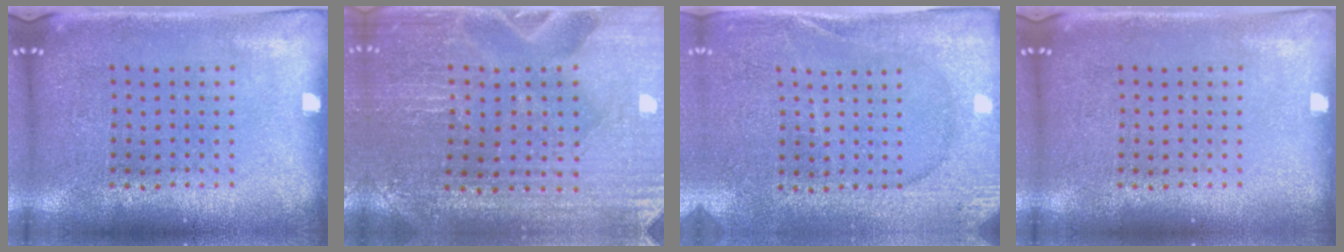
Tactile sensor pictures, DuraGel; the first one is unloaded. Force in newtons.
{"total": 1.5, "press": 1.4, "slide": 0.2}
{"total": 2.7, "press": 2.6, "slide": 0.4}
{"total": 0.0}